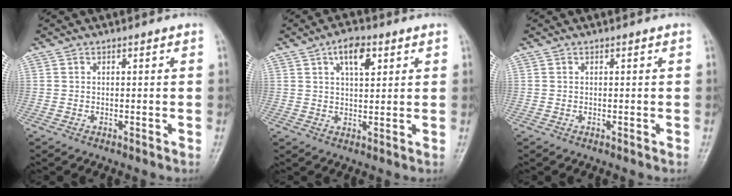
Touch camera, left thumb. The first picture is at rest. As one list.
[{"total": 6.4, "force": [2.8, 3.0, 4.9], "torque": [-0.067, -0.006, 0.044]}, {"total": 0.0}]